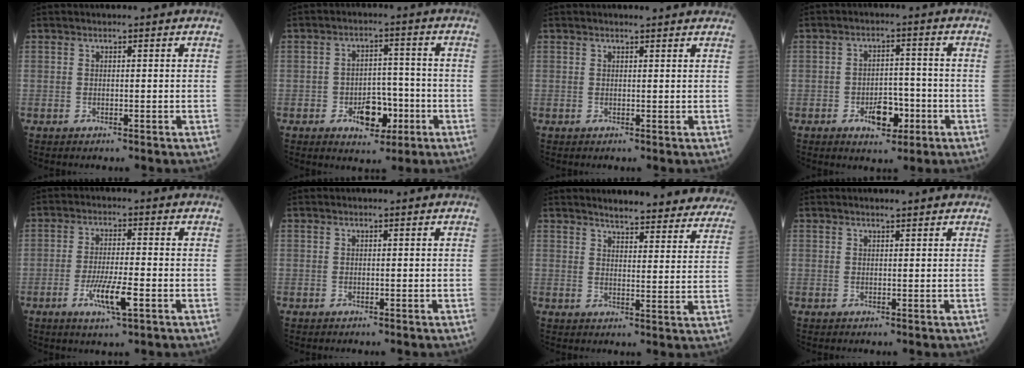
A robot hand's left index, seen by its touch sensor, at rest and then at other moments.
{"total": 6.4, "force": [-2.7, 3.8, 4.4], "torque": [-0.063, 0.013, -0.039]}
{"total": 3.0, "force": [2.7, 0.6, 1.1], "torque": [-0.017, 0.012, 0.026]}
{"total": 5.5, "force": [-2.5, 2.9, 3.9], "torque": [-0.059, 0.008, -0.037]}
{"total": 6.3, "force": [-2.6, 0.6, 5.7], "torque": [-0.110, -0.009, -0.047]}
{"total": 0.0}
{"total": 21.5, "force": [19.9, 3.8, 7.0], "torque": [-0.069, -0.055, 0.219]}
{"total": 2.1, "force": [1.7, 0.3, 1.2], "torque": [-0.017, 0.013, 0.023]}